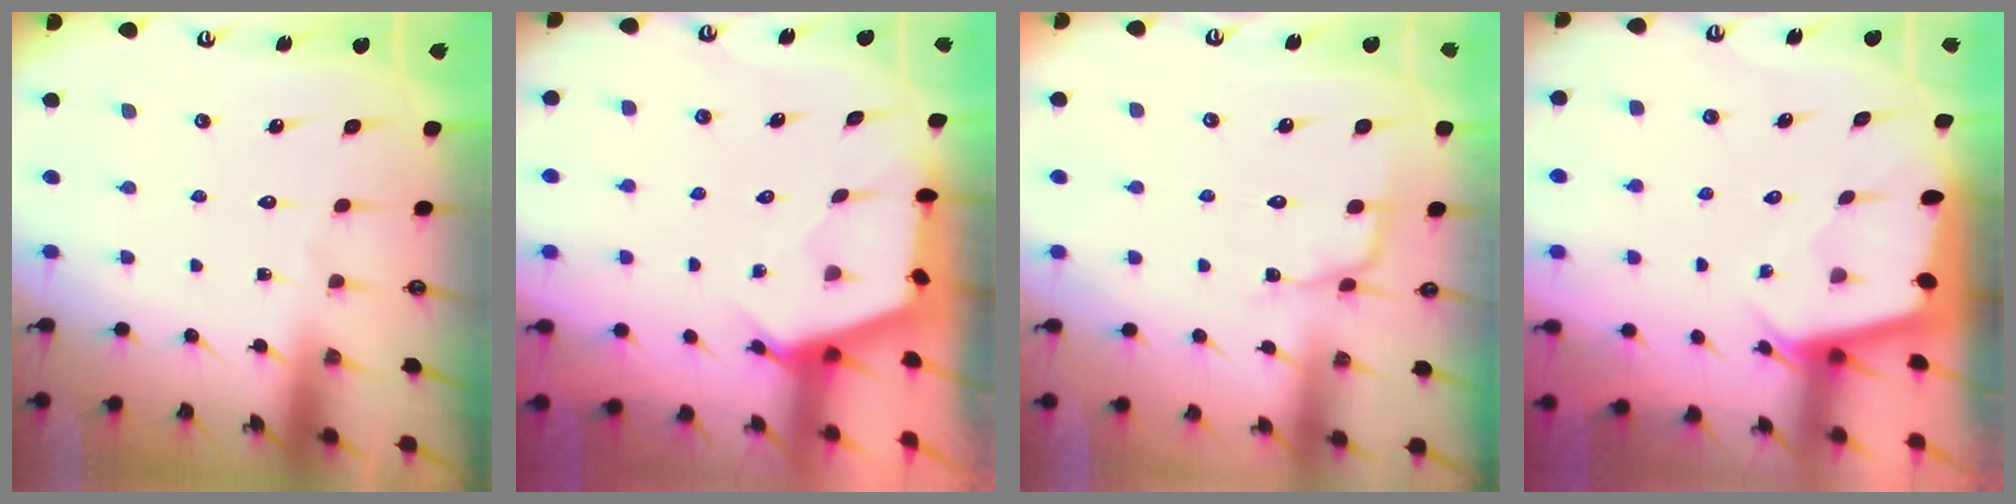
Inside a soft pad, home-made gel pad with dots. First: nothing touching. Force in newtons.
{"total": 2.7, "press": 2.7, "slide": 0.3}
{"total": 2.8, "press": 2.8, "slide": 0.4}
{"total": 2.0, "press": 2.0, "slide": 0.2}